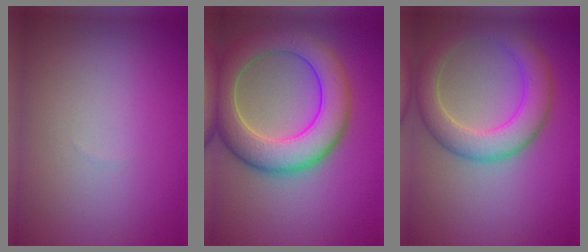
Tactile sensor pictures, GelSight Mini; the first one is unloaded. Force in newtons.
{"total": 8.4, "press": 8.3, "slide": 0.5}
{"total": 5.3, "press": 5.3, "slide": 0.5}